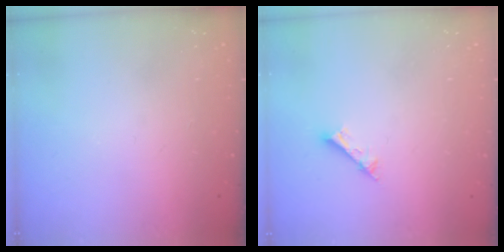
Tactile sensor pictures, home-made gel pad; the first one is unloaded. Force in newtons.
{"total": 2.2, "press": 2.1, "slide": 0.4}